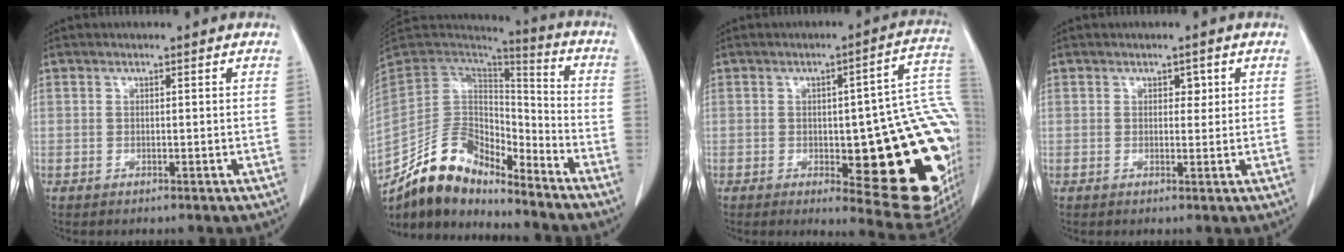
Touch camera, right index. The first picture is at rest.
{"total": 13.9, "force": [-12.2, 5.3, 4.2], "torque": [-0.069, 0.052, -0.227]}
{"total": 24.8, "force": [-3.3, 6.4, 23.7], "torque": [-0.204, 0.017, -0.022]}
{"total": 1.7, "force": [0.7, 1.1, 1.0], "torque": [-0.009, 0.000, 0.009]}